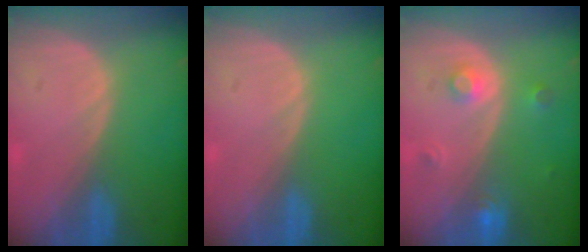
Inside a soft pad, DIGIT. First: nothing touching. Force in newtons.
{"total": 0.0}
{"total": 3.1, "press": 2.9, "slide": 1.2}